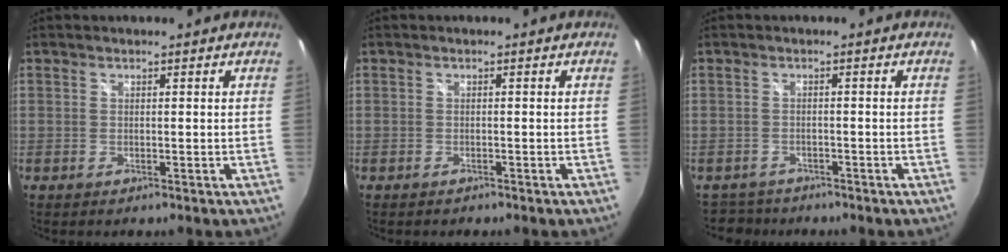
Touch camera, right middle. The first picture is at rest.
{"total": 0.8, "force": [-0.7, 0.3, 0.1], "torque": [-0.005, -0.001, -0.012]}
{"total": 3.7, "force": [-3.1, 1.9, -0.1], "torque": [-0.010, 0.001, -0.053]}